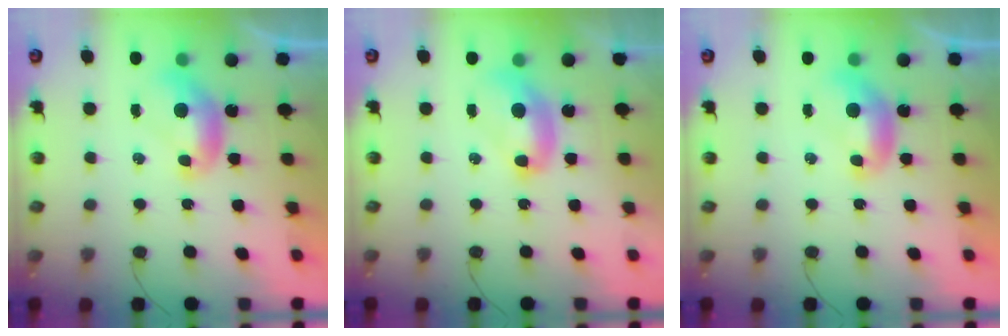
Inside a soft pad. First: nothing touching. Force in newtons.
{"total": 2.7, "press": 2.7, "slide": 0.1}
{"total": 0.0}